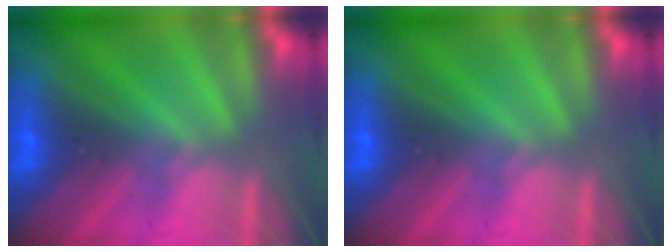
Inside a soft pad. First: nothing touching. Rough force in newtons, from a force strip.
{"total": 0.0}